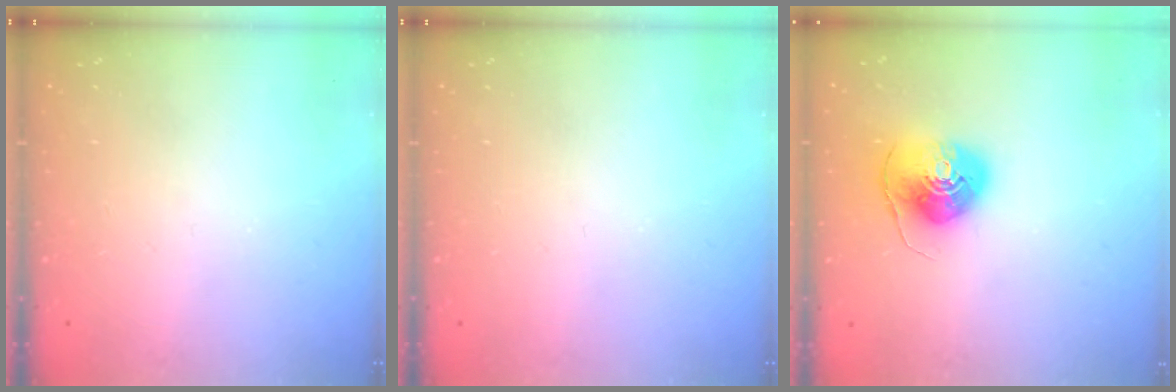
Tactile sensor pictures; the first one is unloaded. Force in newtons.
{"total": 0.0}
{"total": 9.8, "press": 9.7, "slide": 1.4}